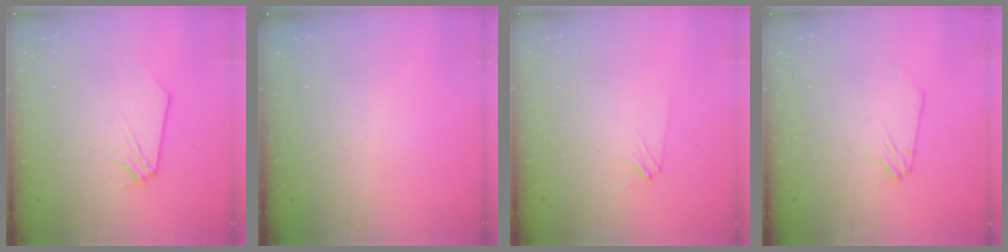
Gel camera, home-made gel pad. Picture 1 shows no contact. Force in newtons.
{"total": 0.0}
{"total": 2.8, "press": 2.8, "slide": 0.4}
{"total": 2.2, "press": 2.2, "slide": 0.3}